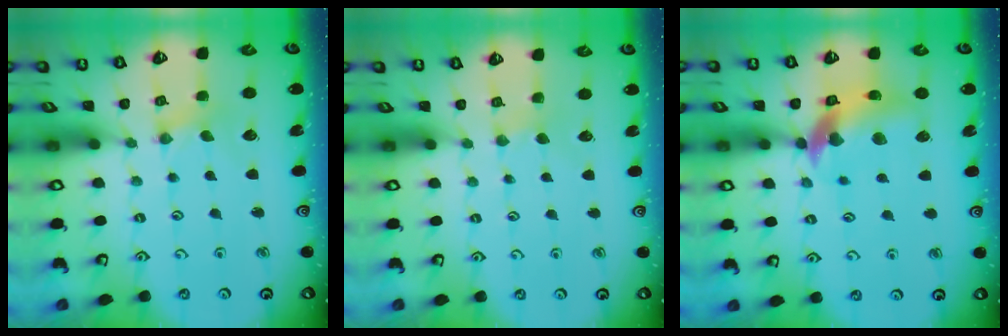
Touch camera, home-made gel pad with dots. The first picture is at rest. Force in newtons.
{"total": 1.4, "press": 1.4, "slide": 0.4}
{"total": 13.9, "press": 13.8, "slide": 1.9}